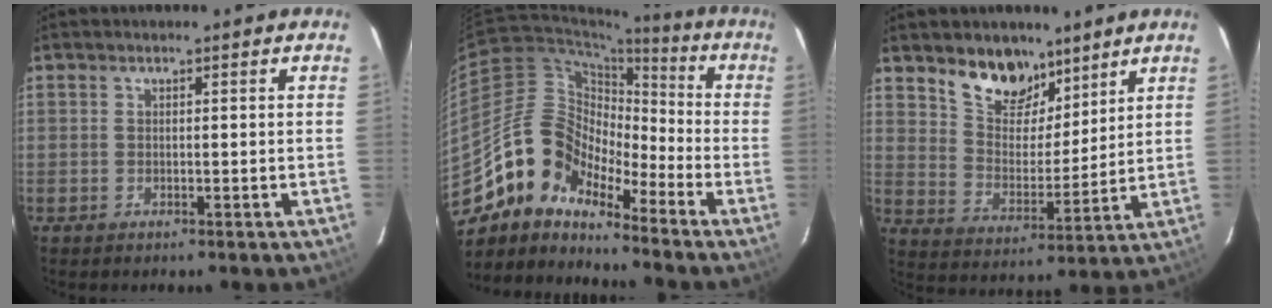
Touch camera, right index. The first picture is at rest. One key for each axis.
{"total": 12.5, "fx": -9.9, "fy": 6.2, "fz": 4.5, "tx": -0.076, "ty": 0.025, "tz": -0.207}
{"total": 11.3, "fx": 8.2, "fy": 6.2, "fz": 4.6, "tx": -0.084, "ty": 0.002, "tz": 0.151}